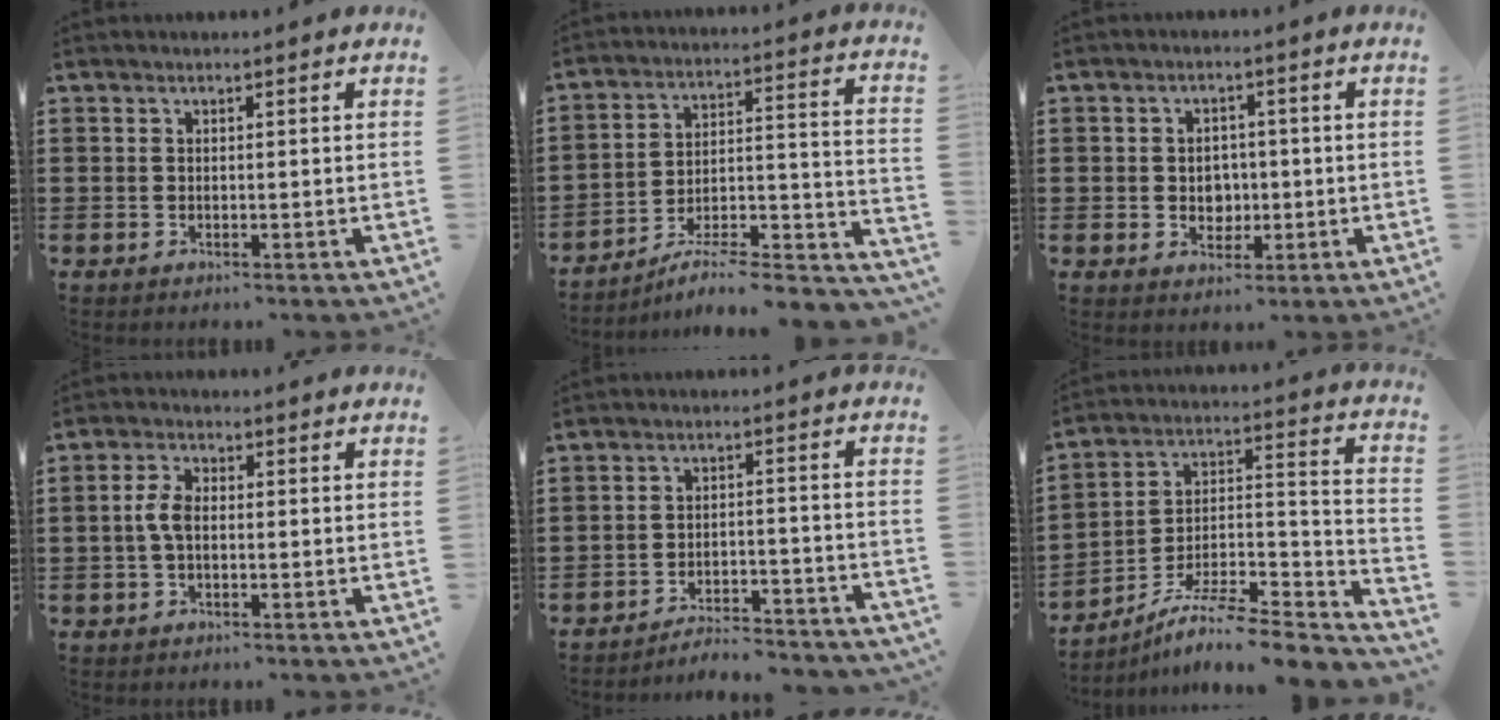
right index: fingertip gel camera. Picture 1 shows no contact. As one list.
[{"total": 5.9, "force": [-5.2, 0.5, 2.7], "torque": [-0.041, -0.011, -0.104]}, {"total": 3.4, "force": [-0.3, 3.1, 1.4], "torque": [-0.031, 0.001, -0.010]}, {"total": 3.7, "force": [-0.3, 1.9, 3.2], "torque": [-0.084, -0.002, -0.013]}, {"total": 5.0, "force": [-4.9, 0.2, 1.1], "torque": [-0.022, 0.002, -0.099]}, {"total": 8.0, "force": [-6.3, 1.7, 4.6], "torque": [-0.073, 0.007, -0.121]}]